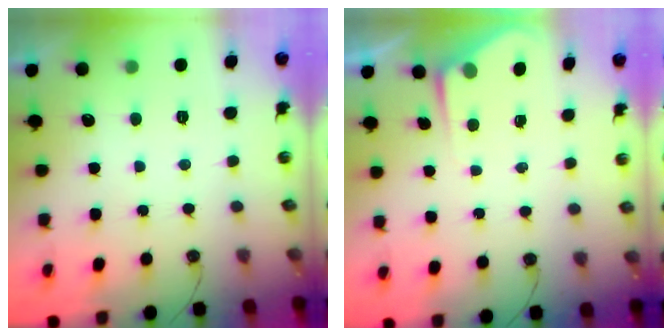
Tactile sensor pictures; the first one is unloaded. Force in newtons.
{"total": 2.3, "press": 2.3, "slide": 0.3}